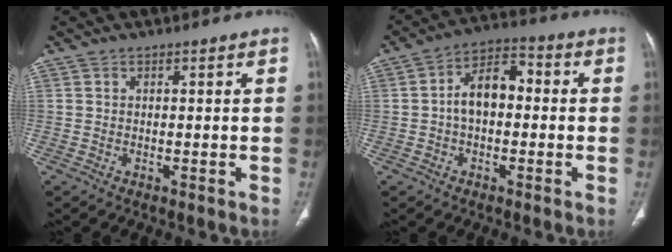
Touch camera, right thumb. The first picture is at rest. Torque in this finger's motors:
{"motor_torque": [1.06, 1.30, 1.13, -0.26, 0.08]}